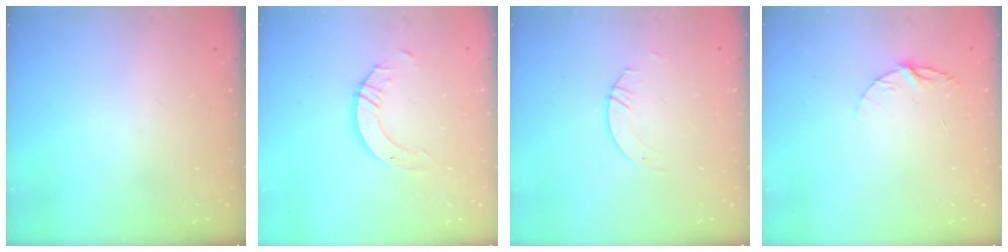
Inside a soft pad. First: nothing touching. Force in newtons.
{"total": 4.8, "press": 4.7, "slide": 0.4}
{"total": 1.1, "press": 1.1, "slide": 0.1}
{"total": 6.0, "press": 6.0, "slide": 0.6}